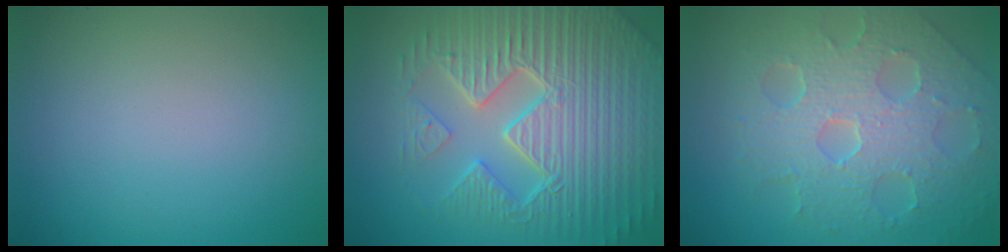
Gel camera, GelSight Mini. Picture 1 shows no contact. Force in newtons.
{"total": 9.5, "press": 6.7, "slide": 6.7}
{"total": 7.9, "press": 5.5, "slide": 5.7}